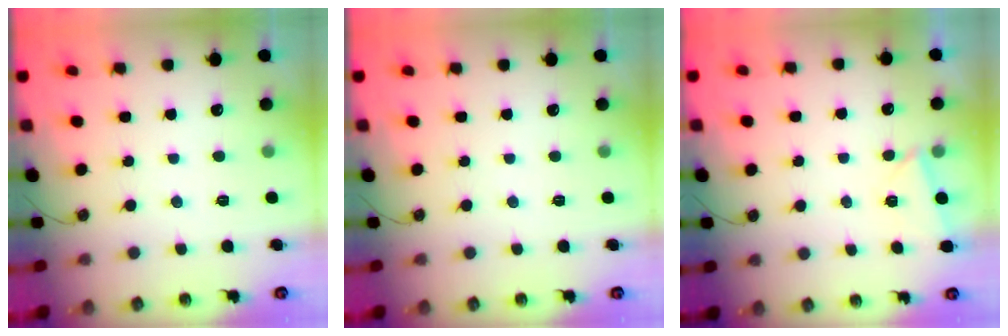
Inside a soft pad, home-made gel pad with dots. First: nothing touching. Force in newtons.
{"total": 0.0}
{"total": 3.4, "press": 3.1, "slide": 1.6}